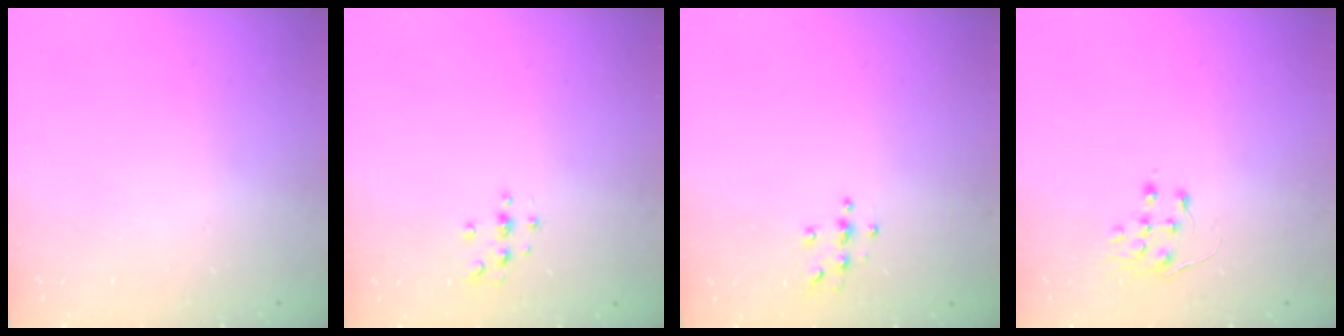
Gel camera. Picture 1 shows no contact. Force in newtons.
{"total": 3.0, "press": 3.0, "slide": 0.3}
{"total": 4.0, "press": 4.0, "slide": 0.4}
{"total": 7.1, "press": 7.1, "slide": 0.6}